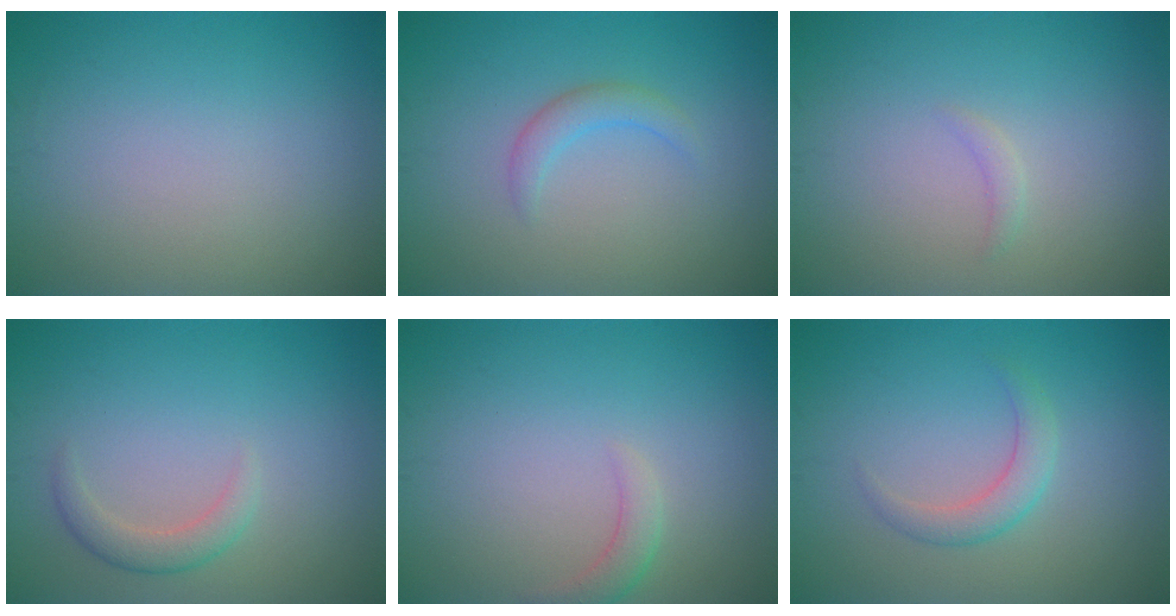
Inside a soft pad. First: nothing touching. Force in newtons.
{"total": 1.7, "press": 1.7, "slide": 0.3}
{"total": 0.8, "press": 0.7, "slide": 0.2}
{"total": 2.0, "press": 2.0, "slide": 0.1}
{"total": 1.6, "press": 1.6, "slide": 0.3}
{"total": 2.2, "press": 2.2, "slide": 0.0}